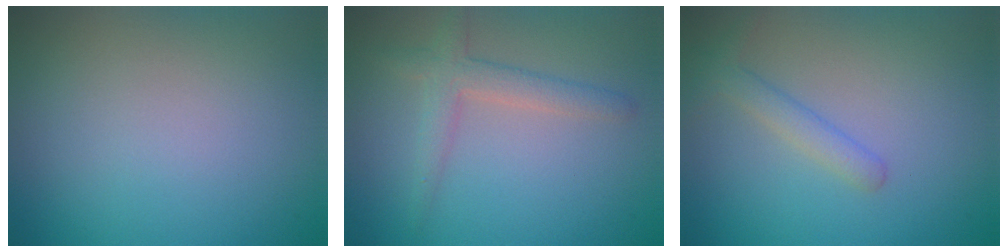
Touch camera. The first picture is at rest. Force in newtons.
{"total": 2.6, "press": 2.6, "slide": 0.1}
{"total": 1.9, "press": 1.9, "slide": 0.0}